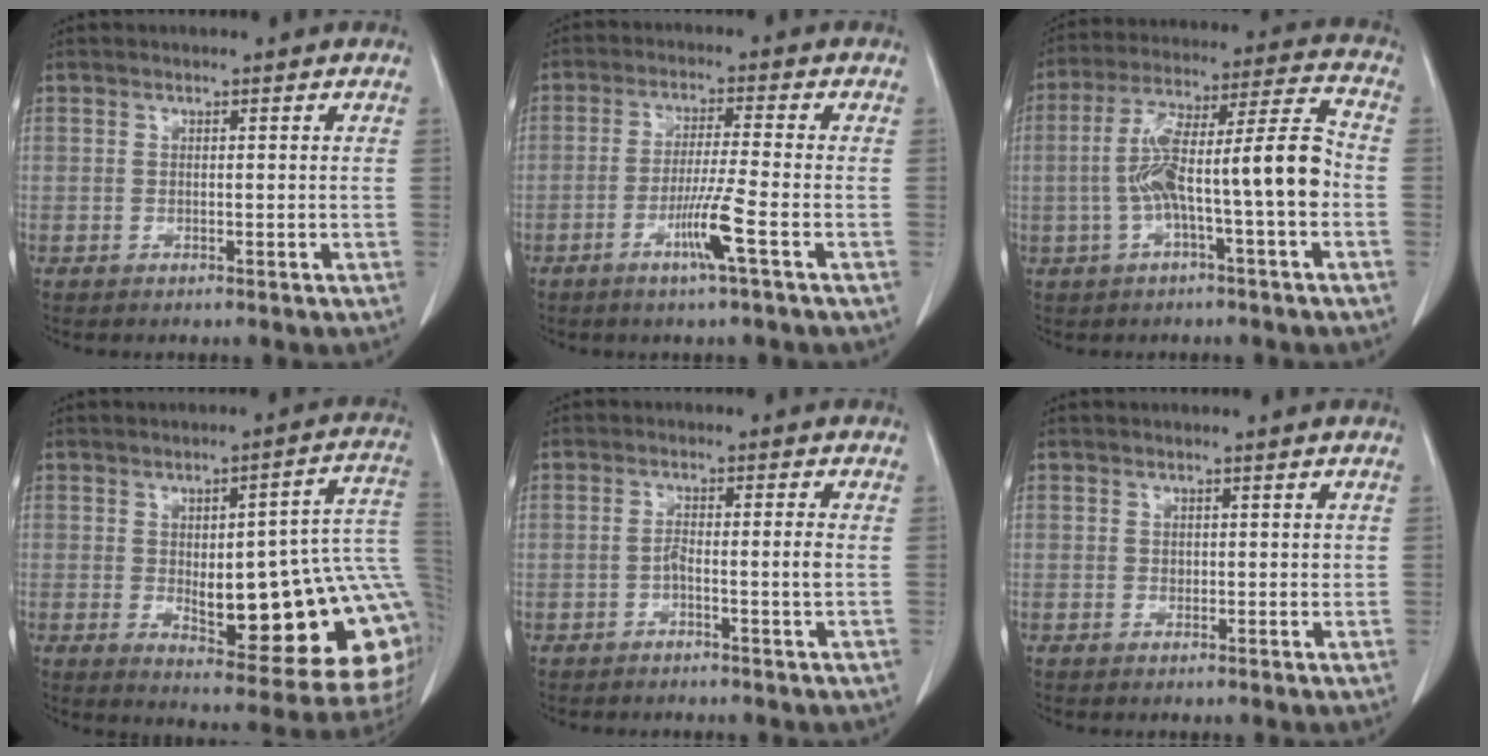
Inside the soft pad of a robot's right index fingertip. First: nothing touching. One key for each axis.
{"total": 6.4, "fx": -2.8, "fy": -1.0, "fz": 5.6, "tx": -0.107, "ty": -0.012, "tz": -0.057}
{"total": 14.1, "fx": -2.6, "fy": 1.3, "fz": 13.8, "tx": -0.244, "ty": 0.038, "tz": -0.042}
{"total": 22.8, "fx": -1.7, "fy": 5.9, "fz": 22.0, "tx": -0.203, "ty": 0.018, "tz": -0.002}
{"total": 2.8, "fx": -1.0, "fy": -0.1, "fz": 2.6, "tx": -0.045, "ty": 0.005, "tz": -0.018}
{"total": 1.0, "fx": 0.2, "fy": 0.8, "fz": 0.6, "tx": -0.007, "ty": 0.000, "tz": 0.003}